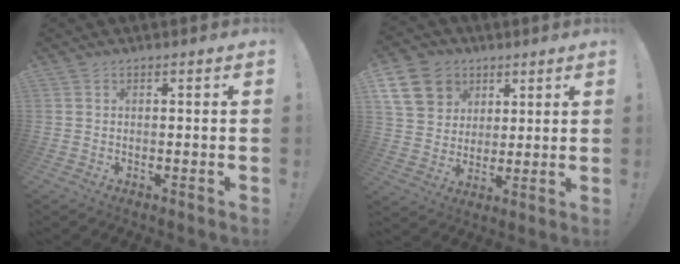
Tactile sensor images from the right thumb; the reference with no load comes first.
{"total": 15.1, "force": [6.2, 12.2, 6.2], "torque": [-0.089, -0.024, 0.130]}